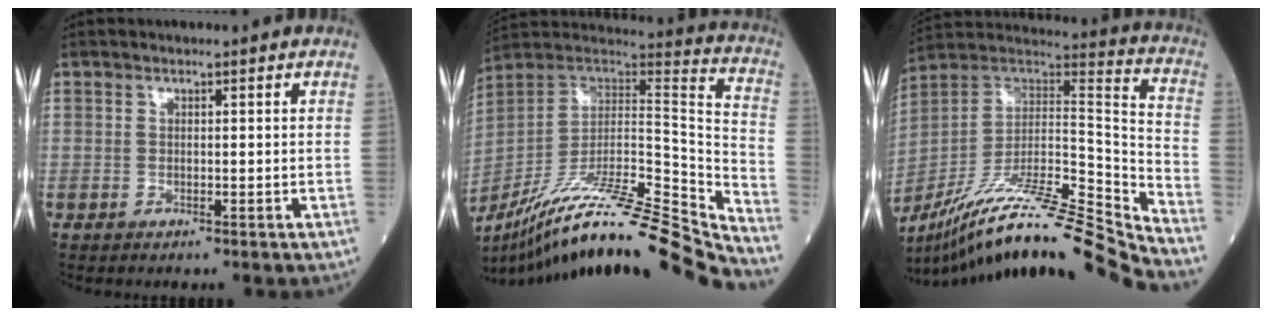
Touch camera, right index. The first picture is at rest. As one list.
[{"total": 32.7, "force": [-28.1, 0.4, 16.7], "torque": [-0.207, -0.039, -0.426]}, {"total": 28.4, "force": [-24.5, -0.8, 14.2], "torque": [-0.205, -0.020, -0.393]}]